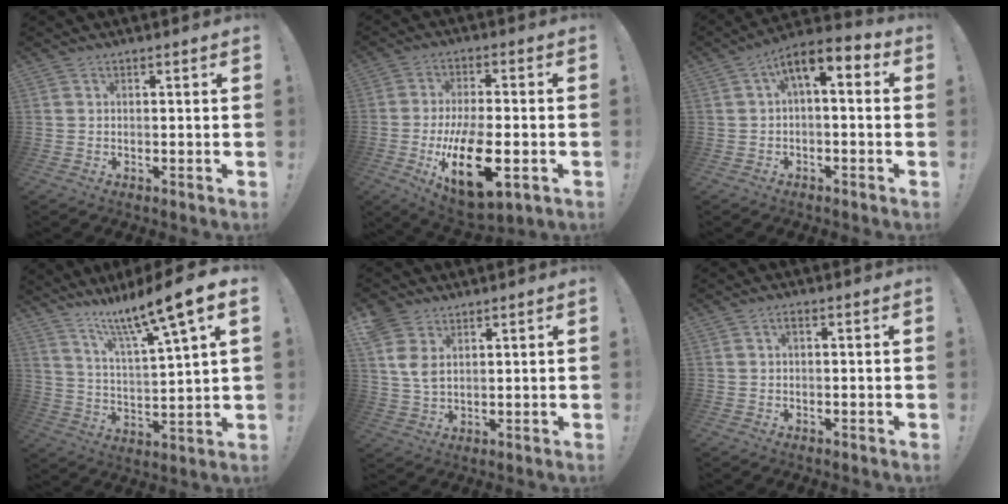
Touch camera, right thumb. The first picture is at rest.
{"total": 18.5, "force": [-5.0, 8.6, 15.6], "torque": [-0.261, 0.009, -0.071]}
{"total": 6.2, "force": [1.8, 2.3, 5.5], "torque": [-0.090, -0.013, 0.032]}
{"total": 13.8, "force": [9.8, 0.5, 9.6], "torque": [-0.163, -0.075, 0.148]}
{"total": 7.7, "force": [3.8, 5.2, 4.2], "torque": [-0.082, -0.012, 0.076]}
{"total": 0.9, "force": [0.0, 0.3, 0.8], "torque": [-0.010, 0.001, -0.004]}